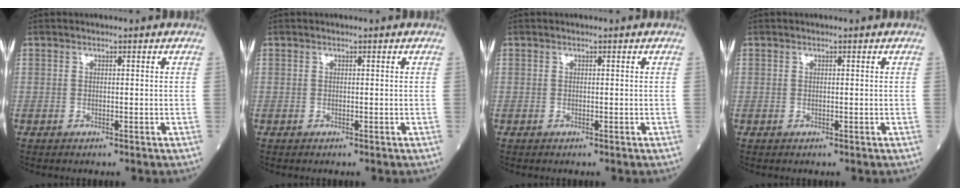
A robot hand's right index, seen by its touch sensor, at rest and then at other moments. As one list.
[{"total": 0.0}, {"total": 0.0}, {"total": 0.0}]